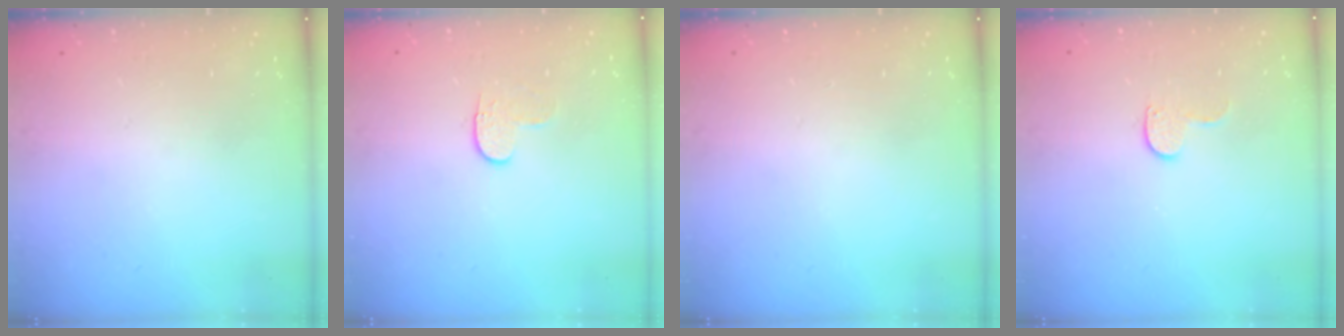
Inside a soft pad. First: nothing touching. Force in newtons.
{"total": 3.8, "press": 3.8, "slide": 0.5}
{"total": 0.0}
{"total": 5.5, "press": 5.5, "slide": 0.5}